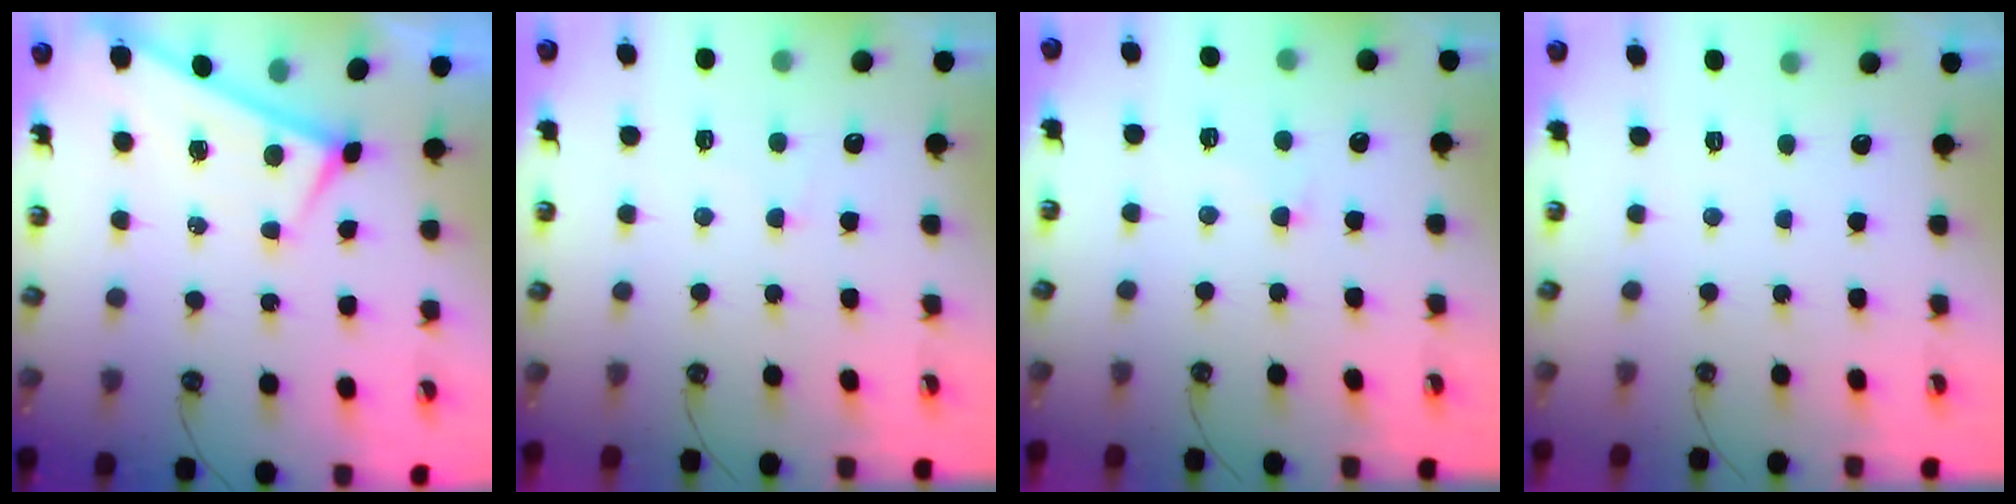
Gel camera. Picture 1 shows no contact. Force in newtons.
{"total": 1.4, "press": 1.3, "slide": 0.5}
{"total": 0.8, "press": 0.6, "slide": 0.6}
{"total": 0.0}